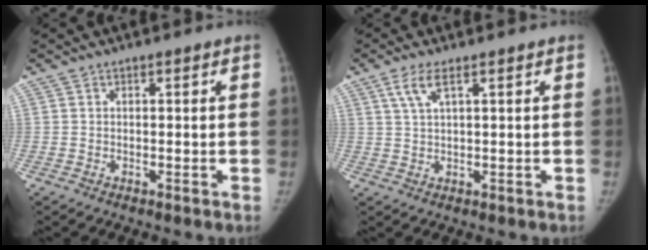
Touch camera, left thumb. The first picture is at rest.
{"total": 3.8, "force": [2.0, 1.0, 3.1], "torque": [-0.073, 0.002, 0.046]}